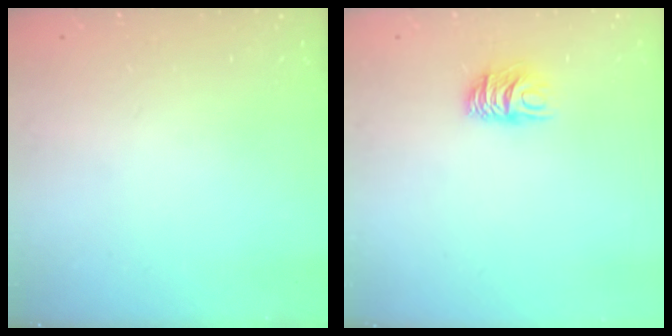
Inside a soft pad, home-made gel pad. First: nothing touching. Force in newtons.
{"total": 6.7, "press": 6.7, "slide": 0.7}